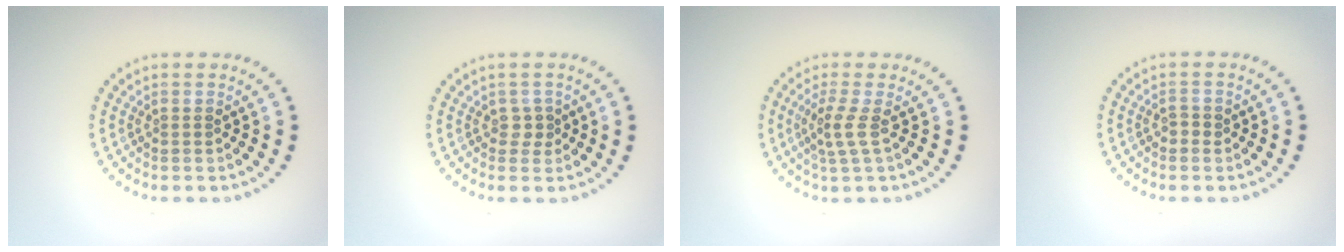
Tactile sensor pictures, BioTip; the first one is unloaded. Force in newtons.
{"total": 1.0, "press": 0.8, "slide": 0.6}
{"total": 2.2, "press": 1.6, "slide": 1.5}
{"total": 0.9, "press": 0.9, "slide": 0.3}